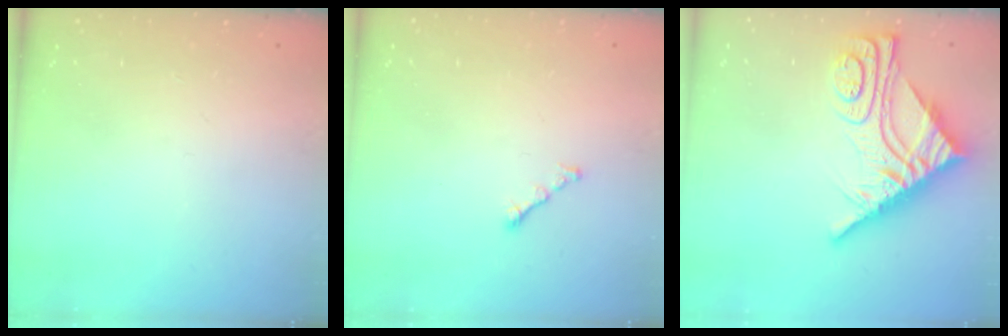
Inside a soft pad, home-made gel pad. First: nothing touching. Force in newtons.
{"total": 1.2, "press": 1.1, "slide": 0.5}
{"total": 12.3, "press": 12.3, "slide": 1.1}